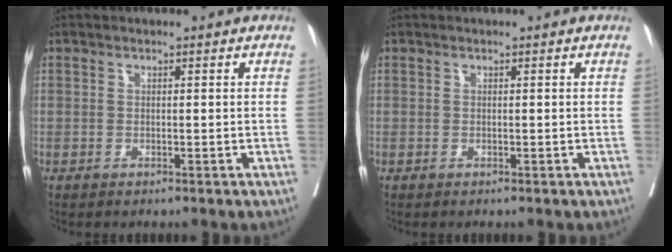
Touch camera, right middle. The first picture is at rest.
{"total": 0.0}